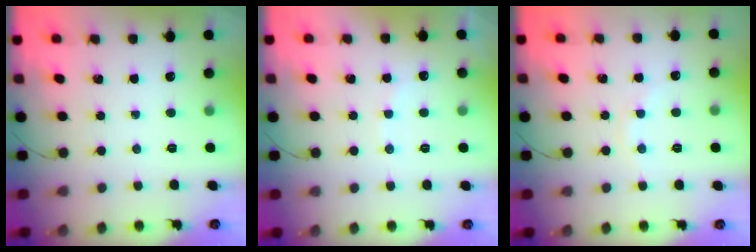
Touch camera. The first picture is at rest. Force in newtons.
{"total": 5.3, "press": 5.3, "slide": 0.8}
{"total": 4.8, "press": 4.6, "slide": 1.4}